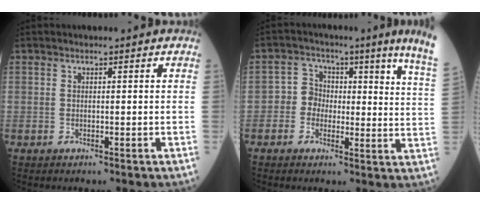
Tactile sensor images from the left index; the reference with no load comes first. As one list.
[{"total": 8.2, "force": [3.0, 4.0, 6.4], "torque": [-0.054, -0.005, 0.027]}]